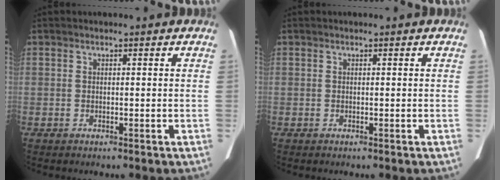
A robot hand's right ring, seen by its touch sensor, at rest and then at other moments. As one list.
[{"total": 0.0}]